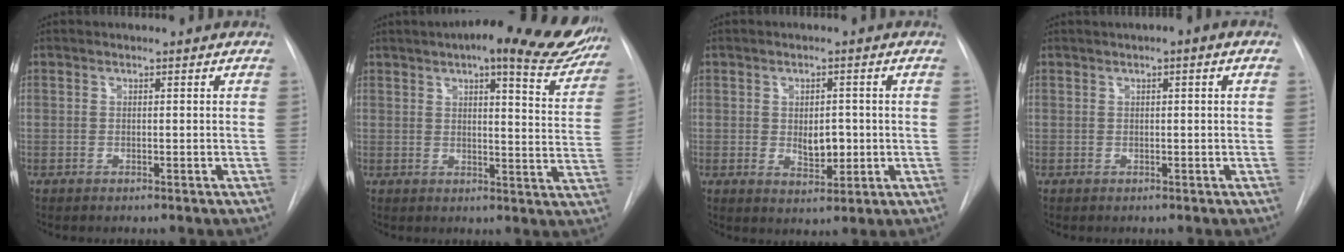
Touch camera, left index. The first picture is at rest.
{"total": 20.7, "force": [16.0, 4.7, 12.3], "torque": [-0.156, -0.009, 0.183]}
{"total": 4.2, "force": [-0.1, 2.4, 3.5], "torque": [-0.047, -0.004, 0.007]}
{"total": 1.9, "force": [0.7, 0.2, 1.8], "torque": [-0.029, 0.009, 0.008]}